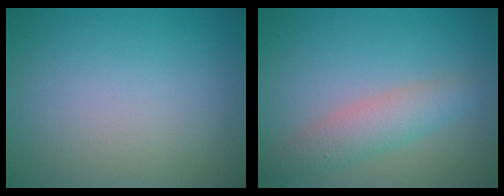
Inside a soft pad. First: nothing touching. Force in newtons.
{"total": 3.2, "press": 3.2, "slide": 0.1}